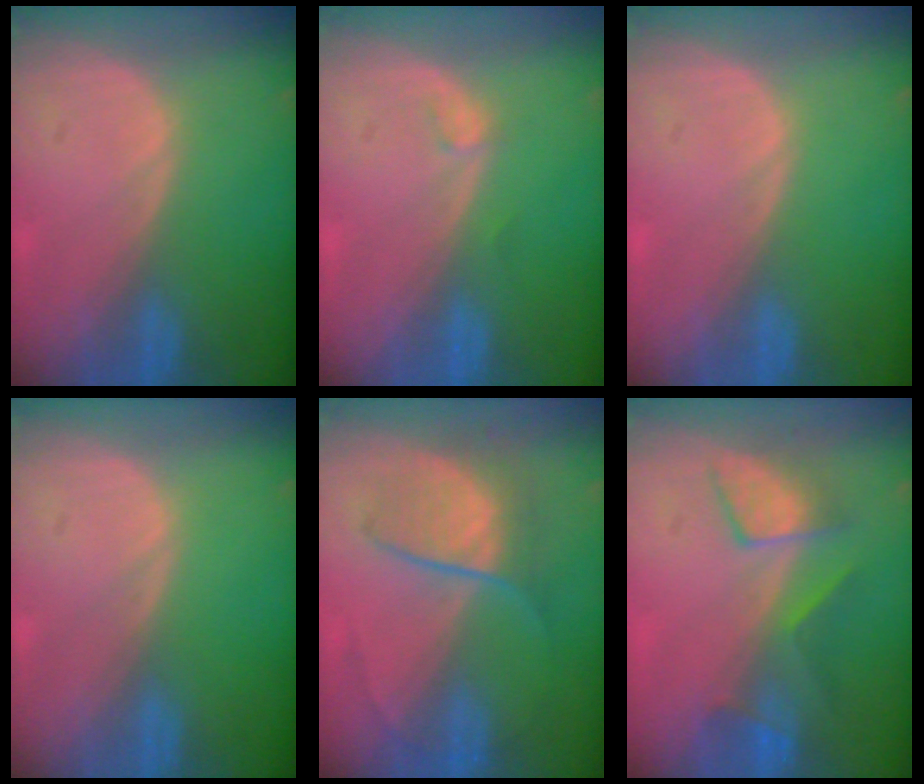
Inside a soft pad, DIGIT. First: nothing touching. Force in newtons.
{"total": 0.8, "press": 0.7, "slide": 0.1}
{"total": 0.0}
{"total": 0.0}
{"total": 6.4, "press": 6.3, "slide": 0.7}
{"total": 5.9, "press": 5.7, "slide": 1.1}